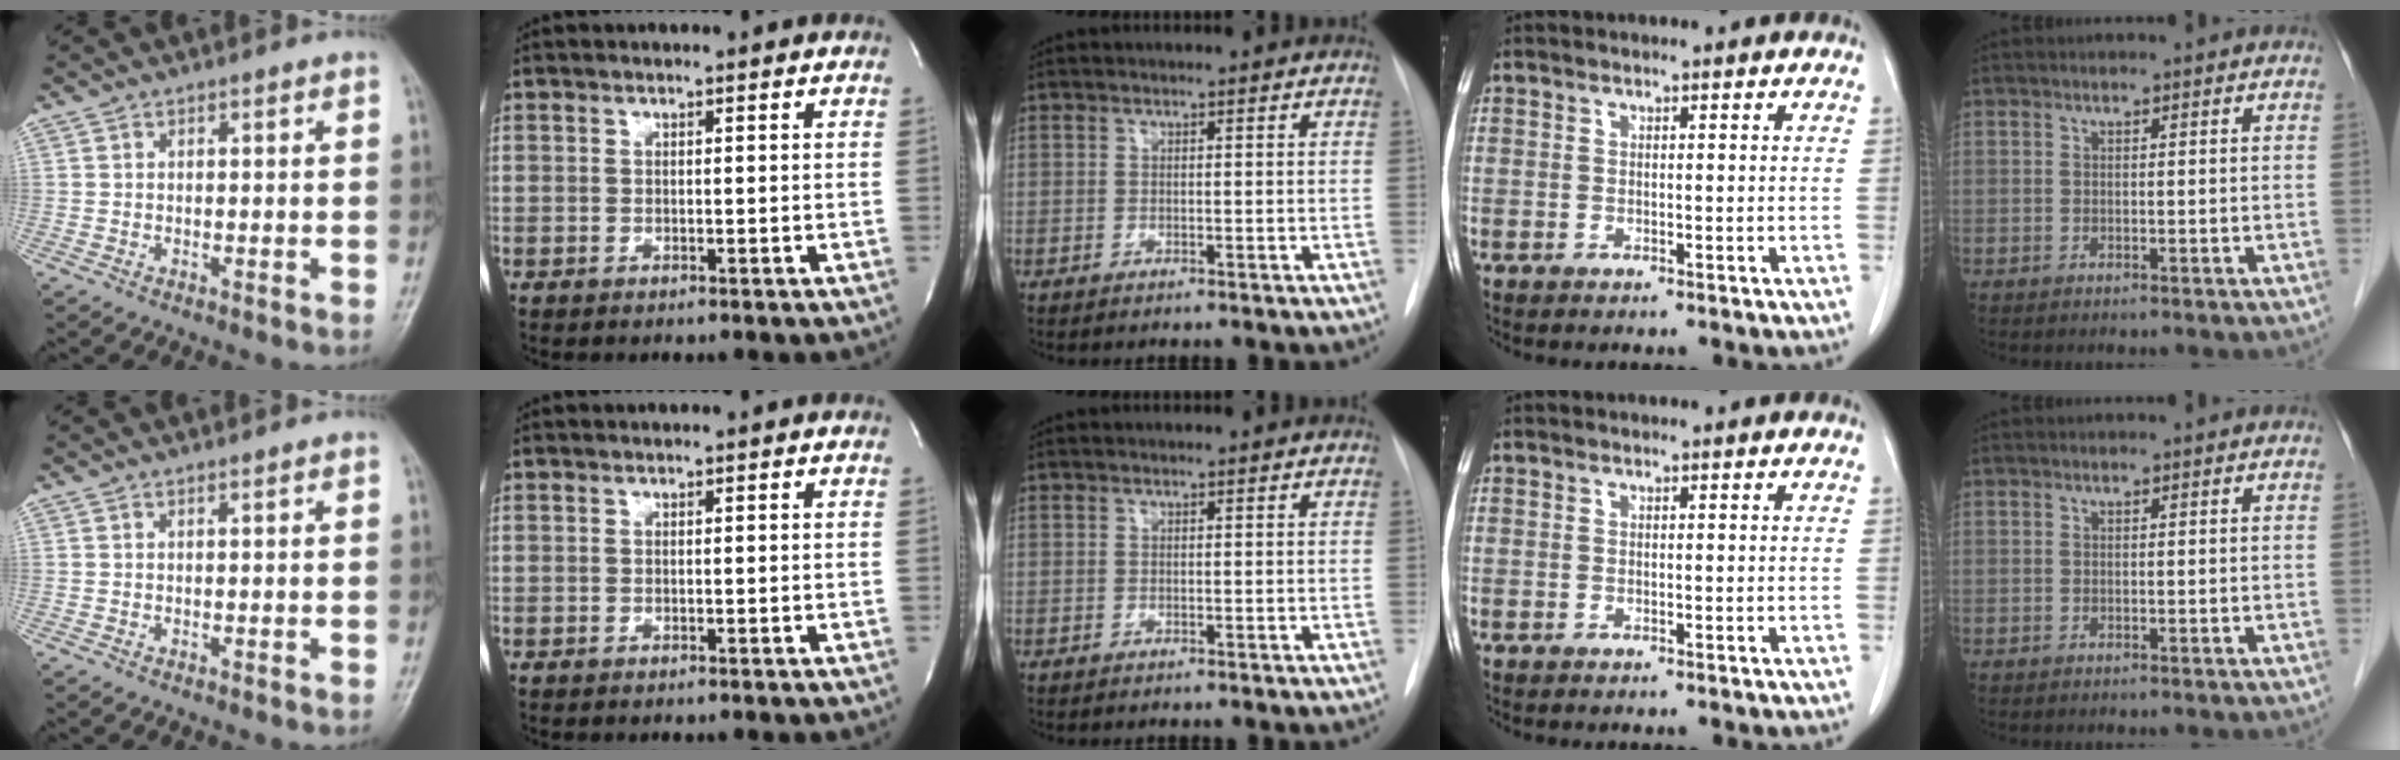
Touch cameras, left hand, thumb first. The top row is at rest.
{}